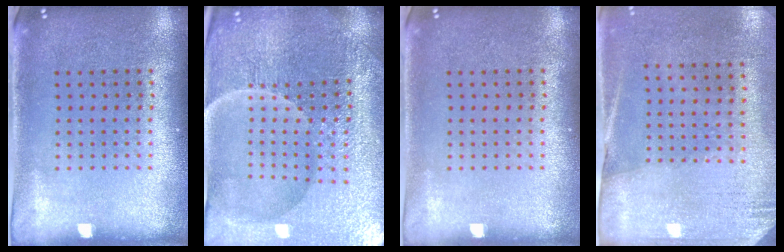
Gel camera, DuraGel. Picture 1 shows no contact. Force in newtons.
{"total": 5.2, "press": 5.0, "slide": 1.5}
{"total": 0.0}
{"total": 2.6, "press": 2.3, "slide": 1.4}